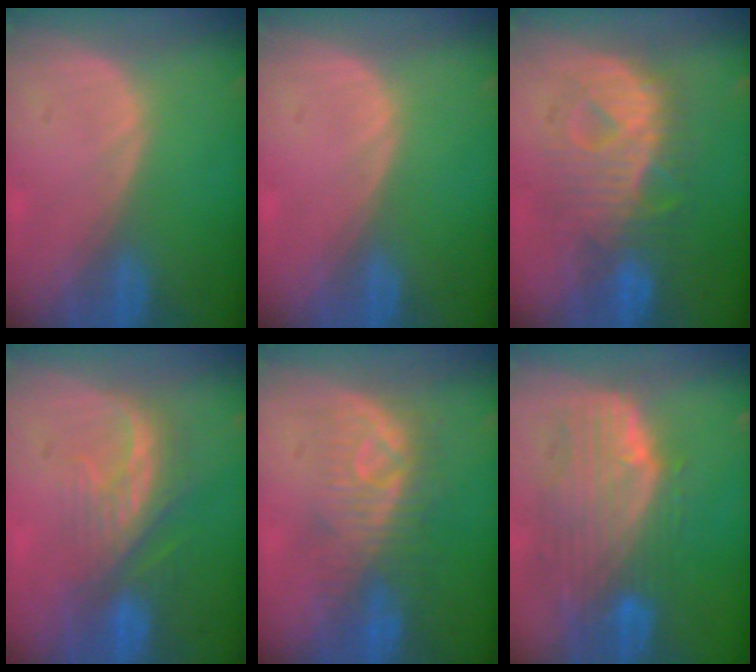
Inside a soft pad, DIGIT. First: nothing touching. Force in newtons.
{"total": 0.0}
{"total": 9.3, "press": 9.3, "slide": 0.3}
{"total": 7.9, "press": 7.1, "slide": 3.5}
{"total": 8.0, "press": 7.9, "slide": 1.7}
{"total": 10.3, "press": 9.0, "slide": 5.1}